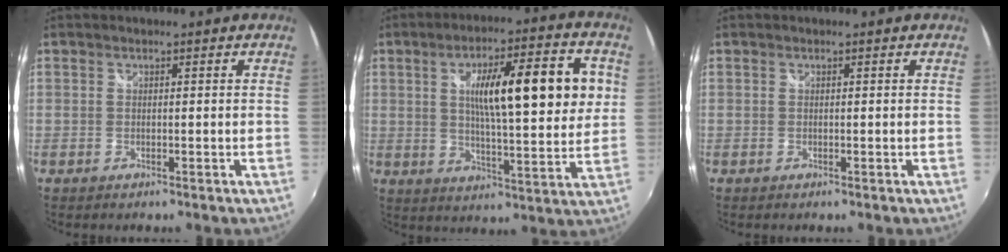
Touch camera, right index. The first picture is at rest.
{"total": 17.8, "force": [3.8, 3.9, 17.0], "torque": [-0.260, 0.015, 0.055]}
{"total": 0.0}